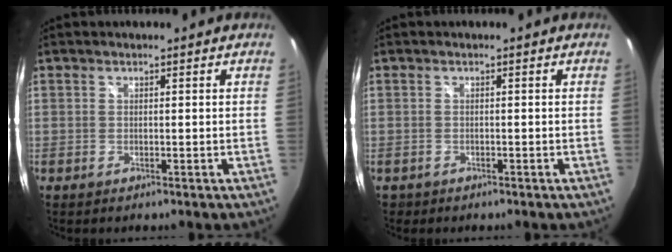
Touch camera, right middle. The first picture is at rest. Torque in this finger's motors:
{"motor_torque": [-0.22, -0.28, 0.01, 0.00]}